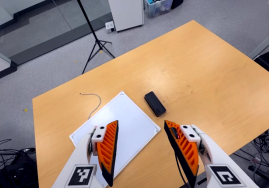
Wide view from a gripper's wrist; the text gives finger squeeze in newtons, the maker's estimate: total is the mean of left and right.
{"total": 0.0}